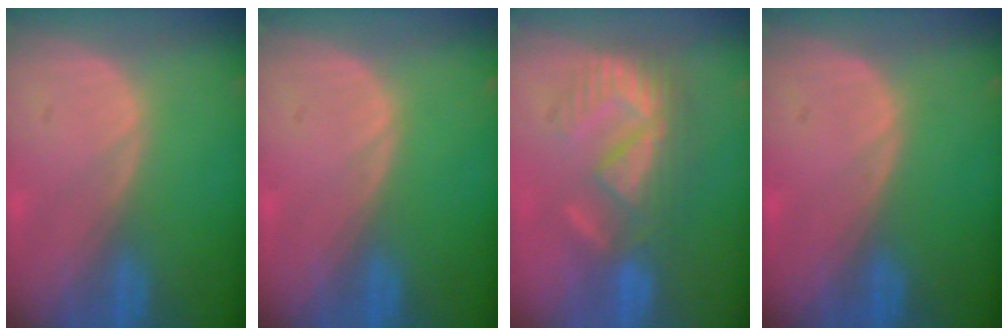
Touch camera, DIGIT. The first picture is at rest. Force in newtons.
{"total": 0.0}
{"total": 9.5, "press": 8.1, "slide": 4.8}
{"total": 0.0}